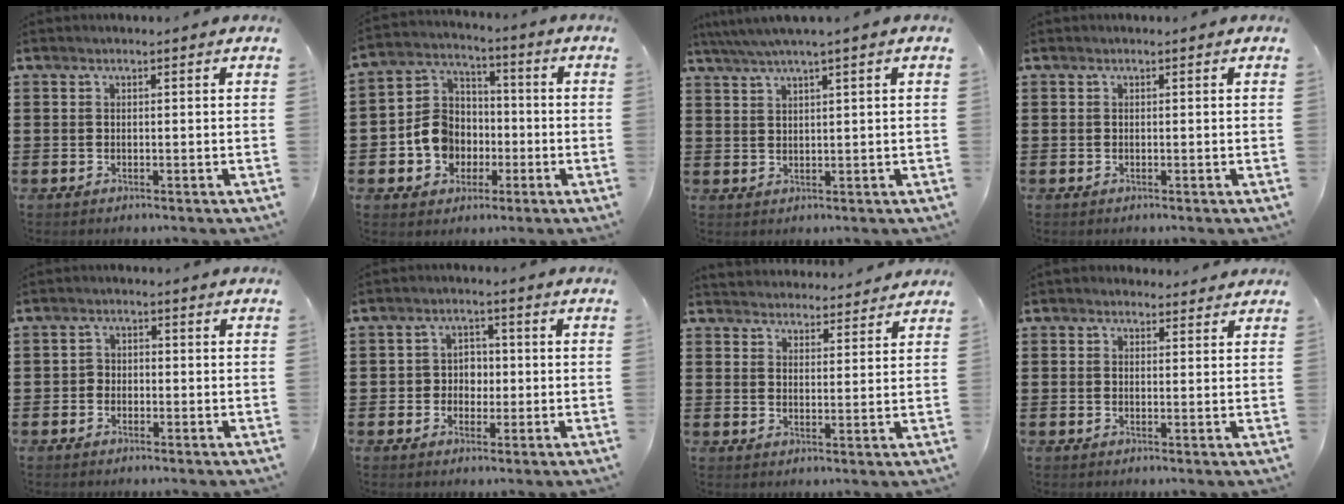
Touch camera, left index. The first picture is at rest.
{"total": 8.4, "force": [-2.2, 7.4, 3.2], "torque": [-0.101, 0.017, -0.044]}
{"total": 2.7, "force": [1.9, -0.4, 1.8], "torque": [-0.038, 0.001, 0.034]}
{"total": 0.0}
{"total": 1.6, "force": [-1.1, 1.1, 0.3], "torque": [-0.011, 0.004, -0.025]}
{"total": 3.3, "force": [-0.6, 3.0, 1.2], "torque": [-0.037, 0.010, -0.019]}
{"total": 3.3, "force": [3.3, 0.4, -0.4], "torque": [-0.004, -0.016, 0.060]}
{"total": 1.5, "force": [1.3, 0.7, 0.0], "torque": [-0.005, 0.005, 0.026]}